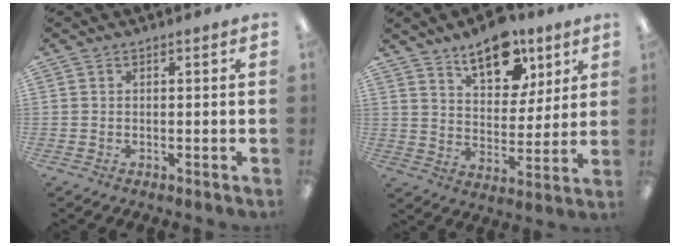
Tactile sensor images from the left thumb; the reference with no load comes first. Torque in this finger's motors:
{"motor_torque": [0.18, 0.48, 0.22, 0.12, 0.05]}